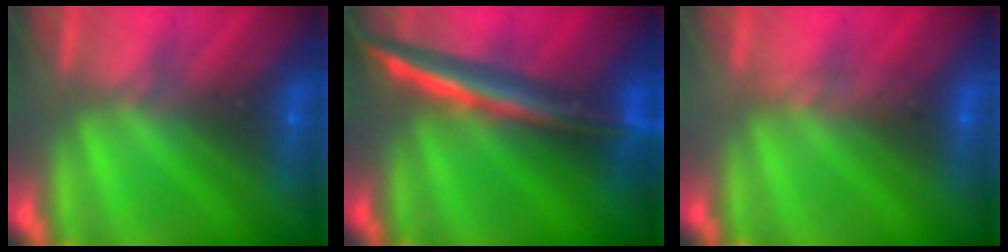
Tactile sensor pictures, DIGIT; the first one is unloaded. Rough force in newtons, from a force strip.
{"total": 2.8}
{"total": 3.6}